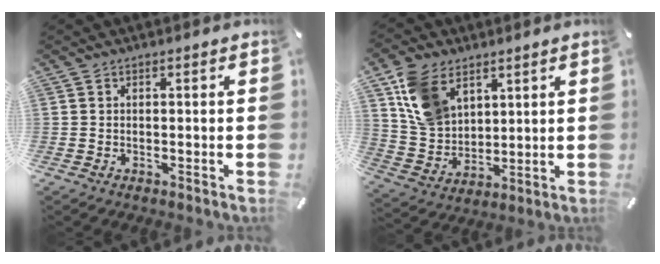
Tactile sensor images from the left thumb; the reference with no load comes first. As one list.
[{"total": 12.1, "force": [6.2, 8.8, 5.6], "torque": [-0.132, -0.016, 0.121]}]